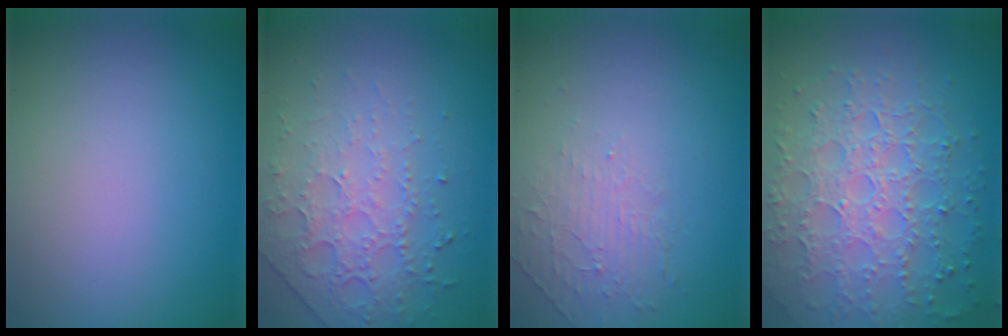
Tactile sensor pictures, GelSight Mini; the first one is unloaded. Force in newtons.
{"total": 4.7, "press": 3.1, "slide": 3.6}
{"total": 1.9, "press": 0.6, "slide": 1.8}
{"total": 7.9, "press": 5.7, "slide": 5.4}